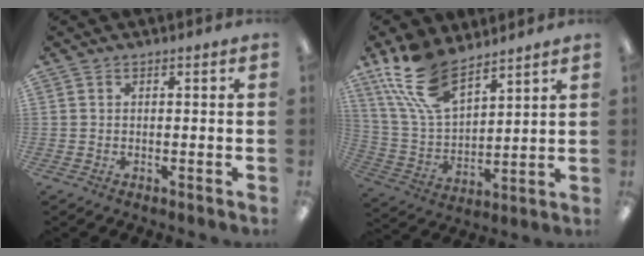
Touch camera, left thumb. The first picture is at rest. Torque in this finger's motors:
{"motor_torque": [0.76, 0.42, 1.48, -1.34, 0.58]}